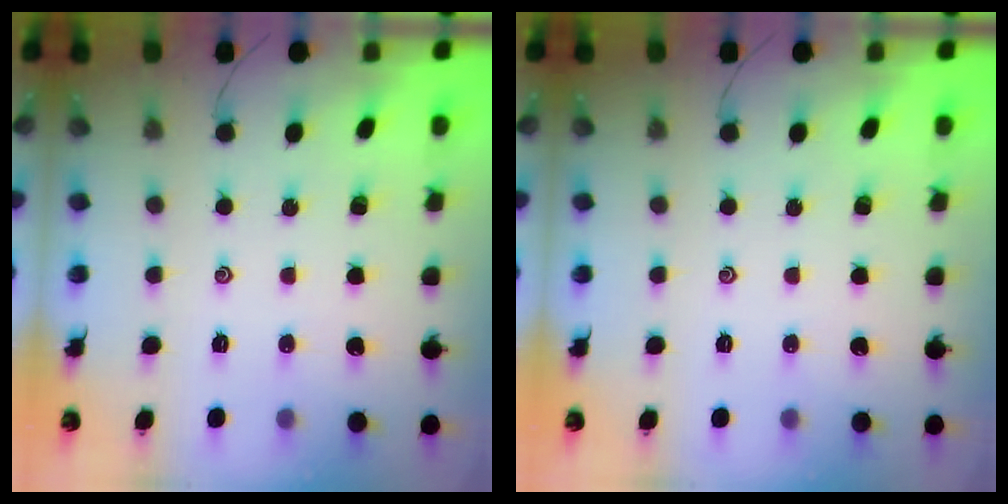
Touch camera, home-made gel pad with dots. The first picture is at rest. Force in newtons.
{"total": 0.0}